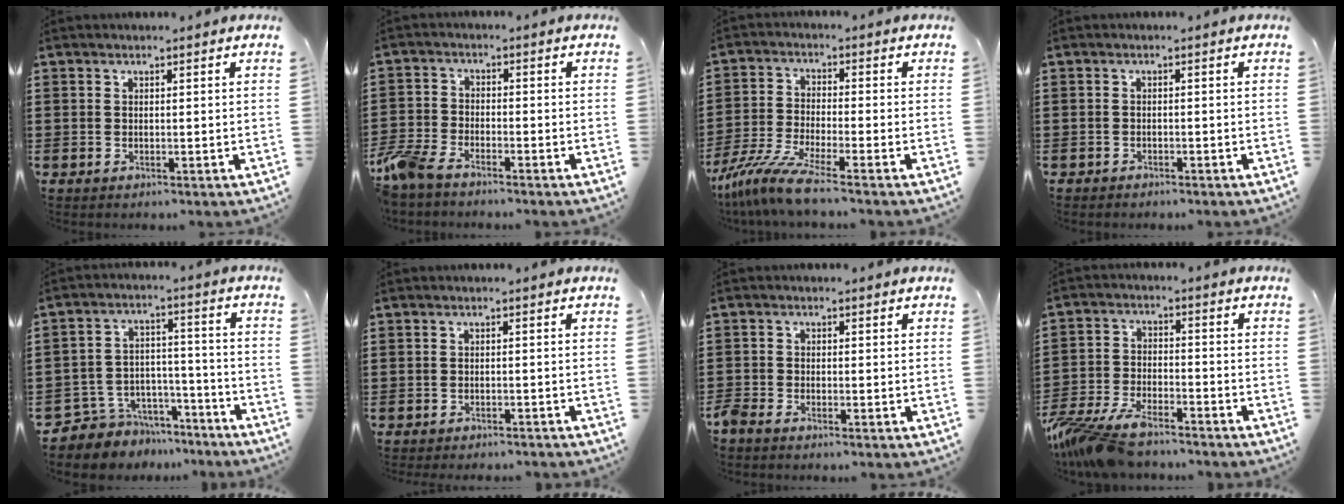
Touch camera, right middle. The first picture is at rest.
{"total": 4.8, "force": [-4.2, 1.2, 2.0], "torque": [-0.069, -0.007, -0.091]}
{"total": 7.2, "force": [-5.9, 0.0, 4.1], "torque": [-0.103, -0.022, -0.121]}
{"total": 0.7, "force": [-0.7, 0.2, 0.0], "torque": [-0.001, 0.001, -0.015]}
{"total": 5.9, "force": [-5.3, 2.5, -0.4], "torque": [-0.007, 0.009, -0.110]}
{"total": 1.2, "force": [-1.2, 0.0, 0.1], "torque": [-0.005, 0.000, -0.024]}
{"total": 1.6, "force": [-1.5, 0.3, 0.5], "torque": [-0.027, -0.004, -0.035]}
{"total": 8.1, "force": [-7.2, 1.9, 3.2], "torque": [-0.089, 0.003, -0.146]}